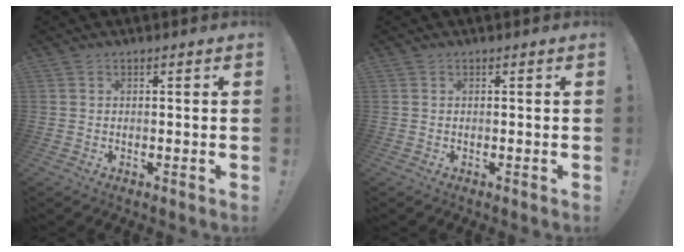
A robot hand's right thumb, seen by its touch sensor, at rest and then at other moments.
{"total": 0.0}